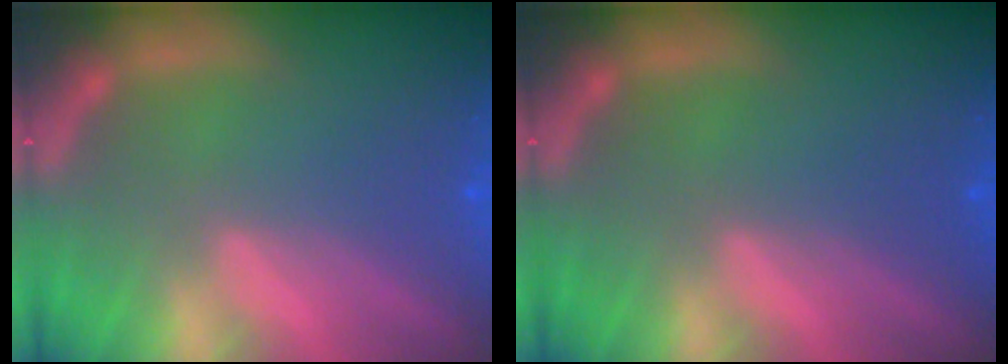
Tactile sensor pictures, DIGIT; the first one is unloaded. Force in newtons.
{"total": 0.0}